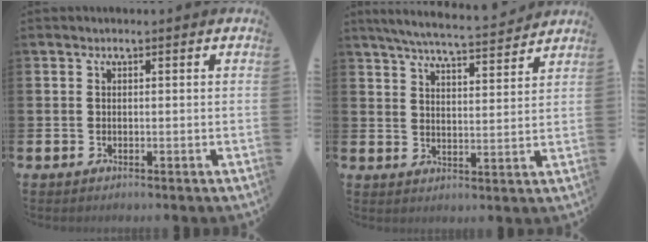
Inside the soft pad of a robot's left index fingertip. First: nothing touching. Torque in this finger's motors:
{"motor_torque": [0.57, -0.77, 0.22, 0.12]}